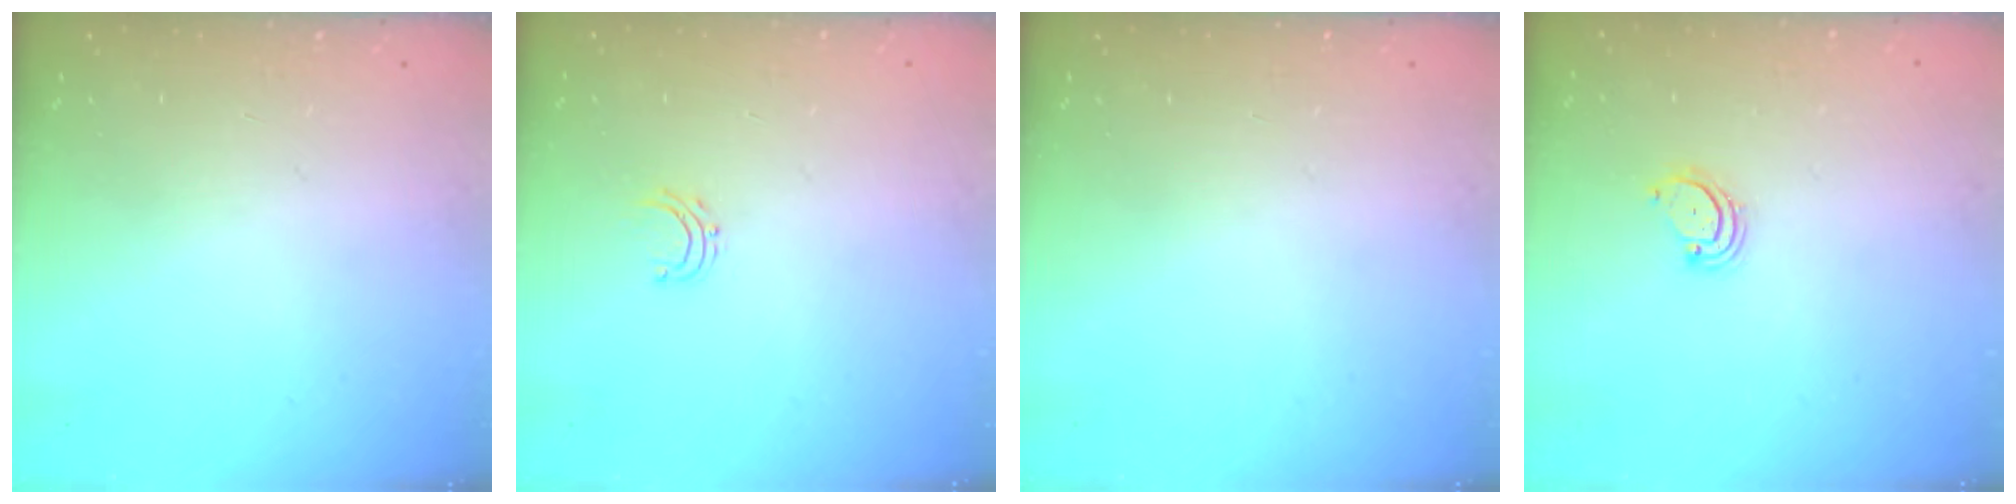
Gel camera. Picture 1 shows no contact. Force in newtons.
{"total": 3.7, "press": 3.7, "slide": 0.3}
{"total": 0.0}
{"total": 3.0, "press": 3.0, "slide": 0.4}